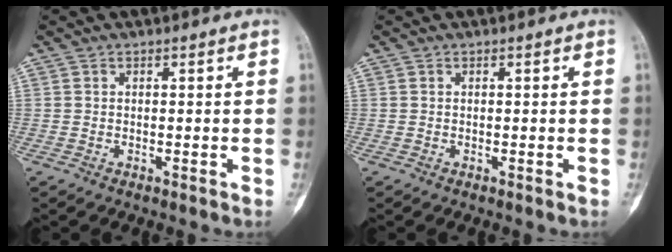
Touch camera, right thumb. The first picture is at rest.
{"total": 0.0}